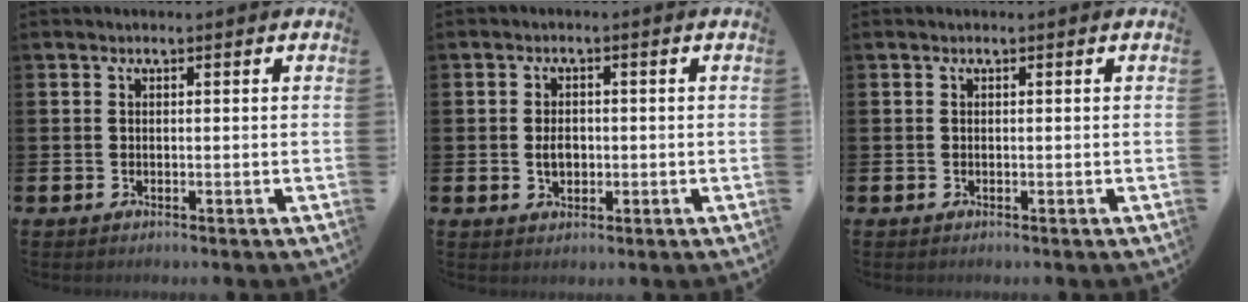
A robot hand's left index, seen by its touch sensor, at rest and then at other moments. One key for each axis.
{"total": 2.7, "fx": -0.2, "fy": 1.8, "fz": 2.0, "tx": -0.031, "ty": 0.002, "tz": -0.006}
{"total": 0.0}